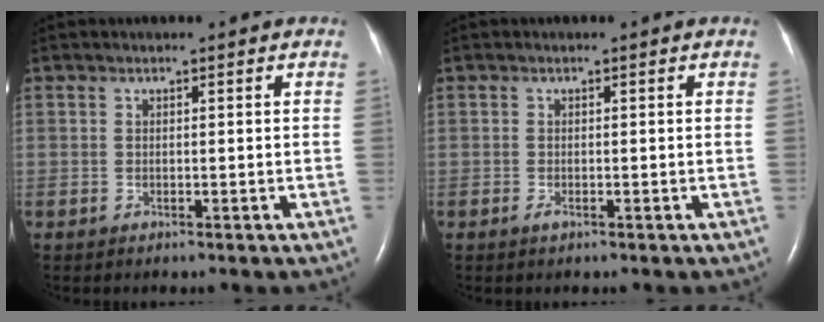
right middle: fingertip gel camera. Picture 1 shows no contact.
{"total": 0.6, "force": [-0.3, 0.1, 0.5], "torque": [-0.010, -0.001, -0.005]}